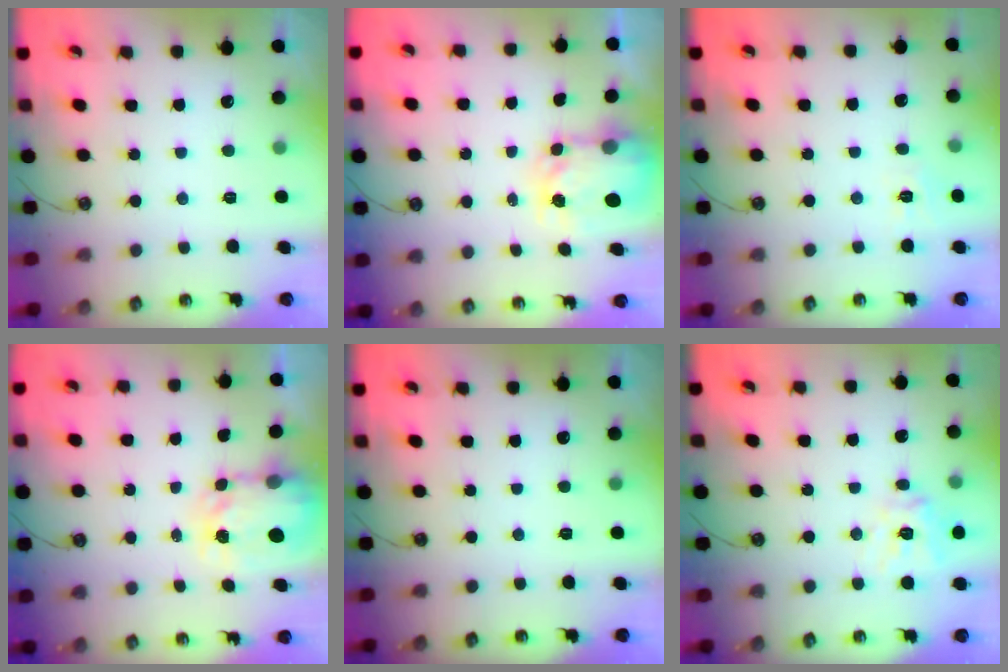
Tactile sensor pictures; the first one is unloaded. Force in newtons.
{"total": 4.8, "press": 4.8, "slide": 0.2}
{"total": 2.9, "press": 2.9, "slide": 0.3}
{"total": 5.1, "press": 5.1, "slide": 0.6}
{"total": 0.0}
{"total": 12.8, "press": 12.6, "slide": 1.7}